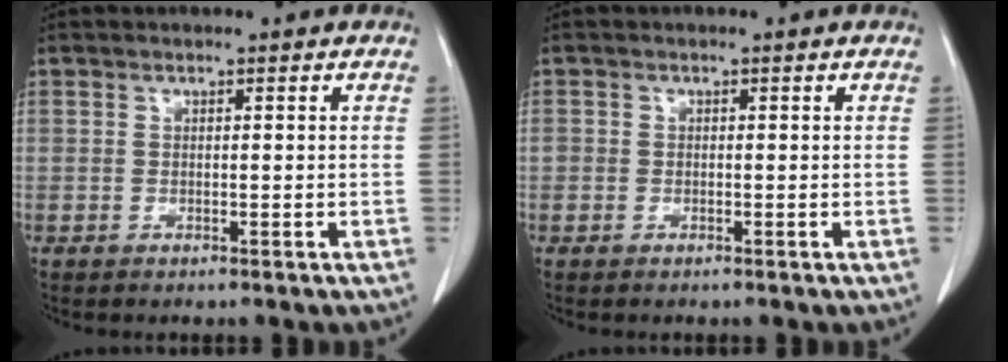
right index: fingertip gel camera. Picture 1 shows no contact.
{"total": 0.8, "force": [-0.2, 0.7, 0.1], "torque": [0.008, 0.007, -0.004]}